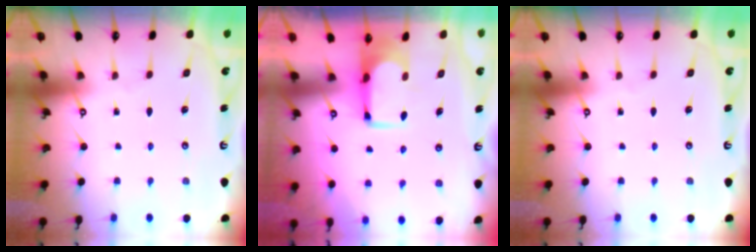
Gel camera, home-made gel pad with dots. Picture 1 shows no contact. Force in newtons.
{"total": 1.7, "press": 1.7, "slide": 0.1}
{"total": 0.0}